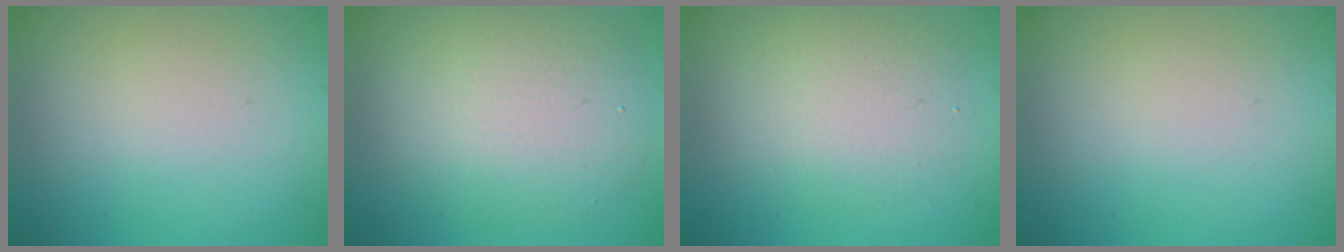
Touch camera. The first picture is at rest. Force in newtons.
{"total": 6.7, "press": 6.7, "slide": 0.3}
{"total": 4.2, "press": 4.2, "slide": 0.1}
{"total": 0.0}